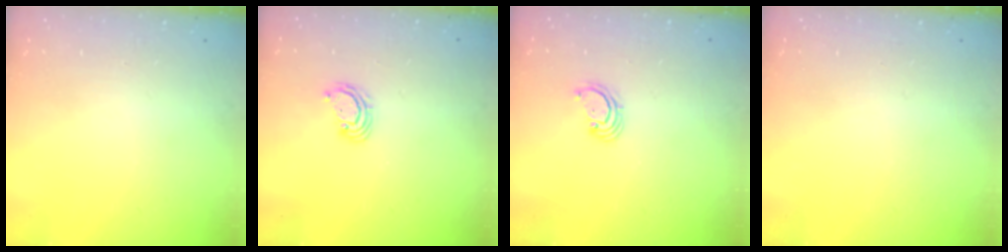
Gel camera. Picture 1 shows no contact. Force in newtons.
{"total": 2.9, "press": 2.9, "slide": 0.3}
{"total": 2.6, "press": 2.6, "slide": 0.3}
{"total": 0.0}